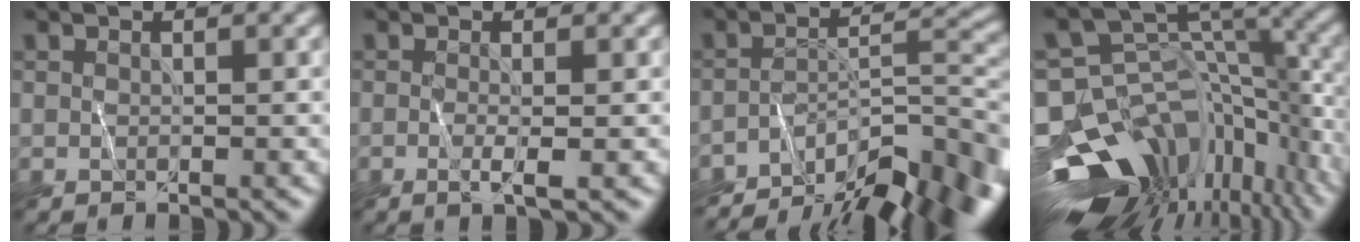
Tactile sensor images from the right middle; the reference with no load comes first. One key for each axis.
{"total": 1.5, "fx": -0.3, "fy": 0.2, "fz": 1.4, "tx": -0.025, "ty": 0.004, "tz": -0.008}
{"total": 12.1, "fx": -9.2, "fy": 3.7, "fz": 6.9, "tx": -0.105, "ty": 0.009, "tz": -0.142}
{"total": 13.4, "fx": -7.2, "fy": 8.4, "fz": 7.6, "tx": -0.151, "ty": 0.018, "tz": -0.108}